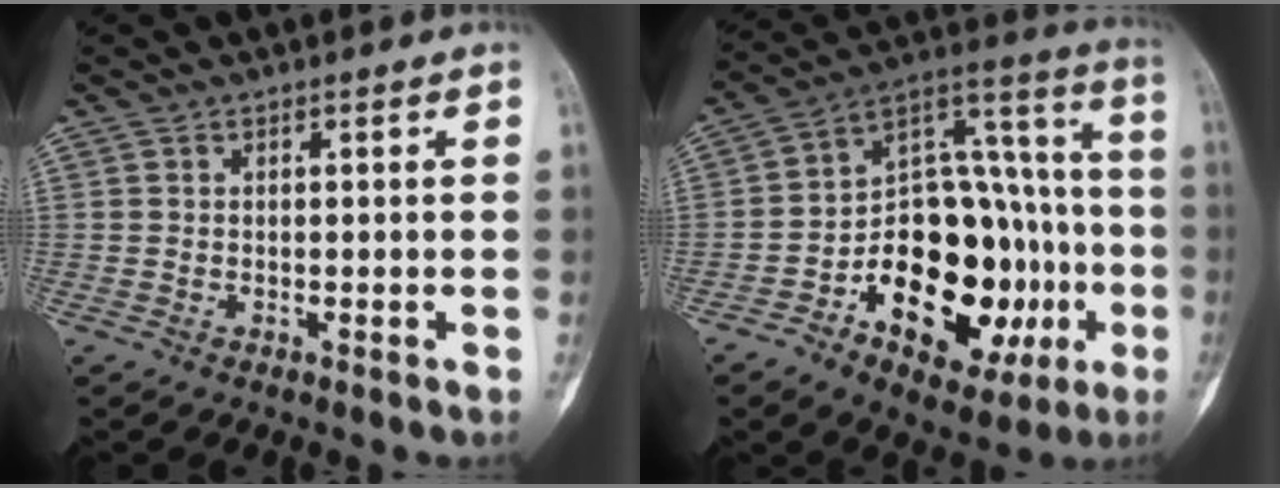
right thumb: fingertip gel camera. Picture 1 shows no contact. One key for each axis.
{"total": 28.3, "fx": -7.8, "fy": 15.9, "fz": 22.0, "tx": -0.305, "ty": 0.053, "tz": -0.103}